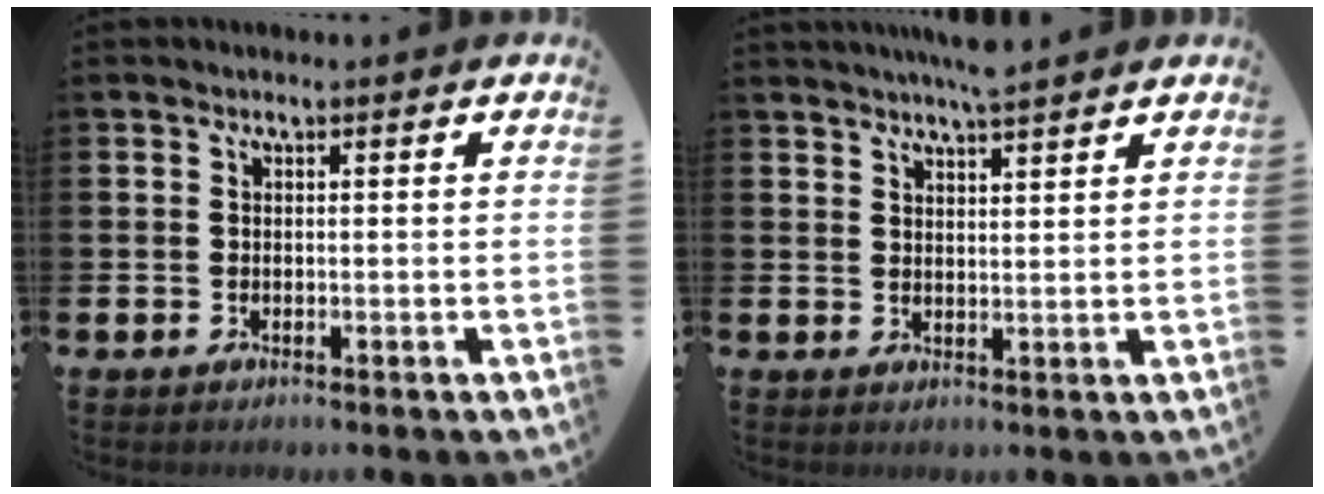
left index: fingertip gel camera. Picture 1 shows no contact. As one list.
[{"total": 4.2, "force": [4.1, -0.3, 0.8], "torque": [-0.023, -0.016, 0.075]}]